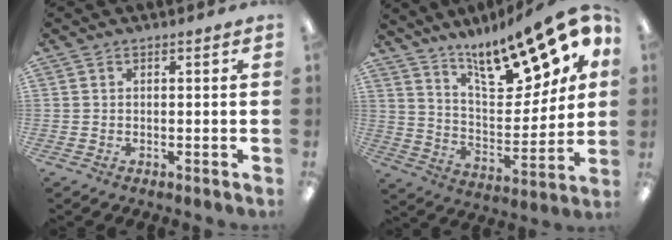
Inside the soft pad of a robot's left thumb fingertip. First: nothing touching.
{"total": 21.3, "force": [14.7, 7.7, 13.4], "torque": [-0.188, -0.095, 0.243]}